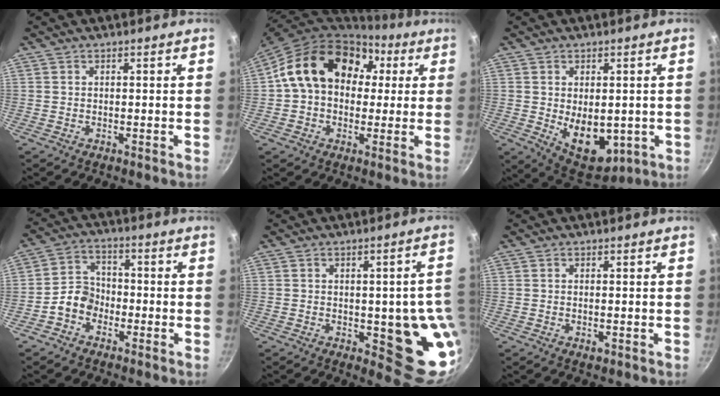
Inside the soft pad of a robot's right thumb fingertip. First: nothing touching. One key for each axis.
{"total": 18.7, "fx": 4.2, "fy": 14.1, "fz": 11.5, "tx": -0.164, "ty": 0.039, "tz": 0.059}
{"total": 11.5, "fx": -1.4, "fy": 7.3, "fz": 8.8, "tx": -0.102, "ty": -0.018, "tz": 0.004}
{"total": 6.3, "fx": -2.7, "fy": 5.0, "fz": 2.8, "tx": -0.021, "ty": 0.034, "tz": -0.061}
{"total": 15.6, "fx": -2.0, "fy": 6.2, "fz": 14.2, "tx": -0.107, "ty": -0.015, "tz": -0.023}
{"total": 1.2, "fx": -0.4, "fy": 0.7, "fz": 1.0, "tx": -0.015, "ty": 0.000, "tz": -0.007}